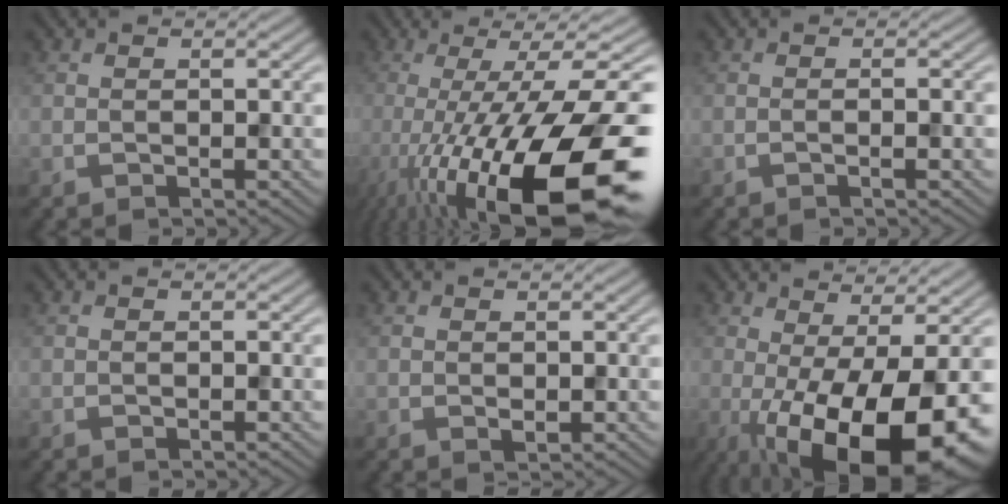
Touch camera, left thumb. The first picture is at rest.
{"total": 20.5, "force": [-8.3, 5.1, 18.1], "torque": [-0.257, -0.014, -0.143]}
{"total": 1.2, "force": [-0.7, -0.2, 0.9], "torque": [-0.021, 0.000, -0.015]}
{"total": 0.0}
{"total": 0.7, "force": [0.2, 0.4, 0.5], "torque": [-0.012, -0.004, 0.007]}
{"total": 16.7, "force": [-5.2, 6.0, 14.7], "torque": [-0.229, -0.007, -0.077]}